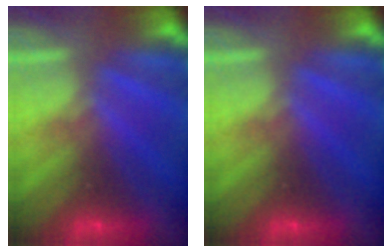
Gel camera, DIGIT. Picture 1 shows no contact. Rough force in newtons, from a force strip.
{"total": 0.0}